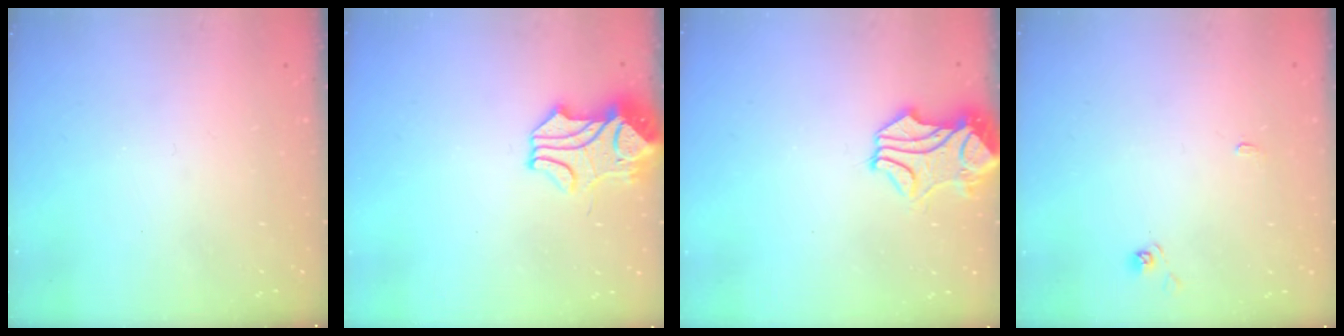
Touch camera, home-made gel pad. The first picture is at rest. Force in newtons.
{"total": 2.8, "press": 2.5, "slide": 1.1}
{"total": 1.7, "press": 1.2, "slide": 1.2}
{"total": 1.7, "press": 1.7, "slide": 0.3}